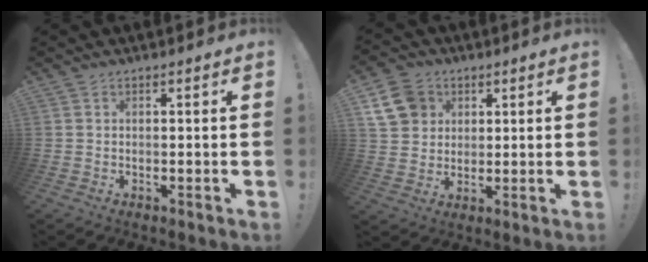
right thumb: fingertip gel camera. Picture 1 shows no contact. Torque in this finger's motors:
{"motor_torque": [0.32, 0.41, 0.57, 0.35, 0.00]}